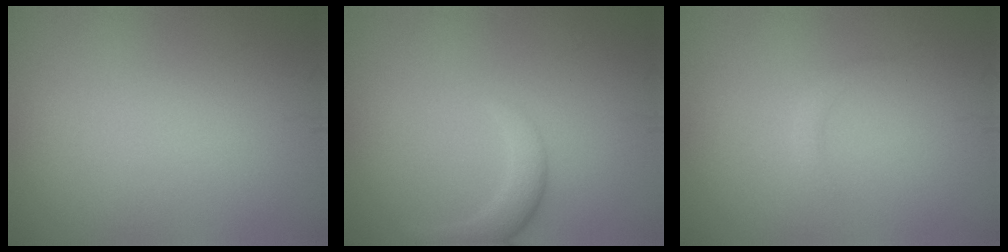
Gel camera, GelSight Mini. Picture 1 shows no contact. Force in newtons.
{"total": 2.3, "press": 2.3, "slide": 0.2}
{"total": 0.7, "press": 0.7, "slide": 0.0}